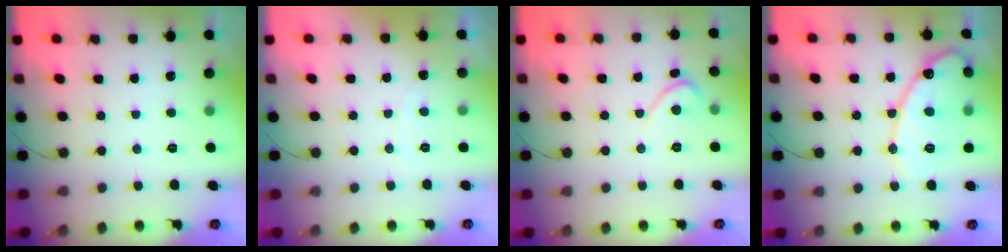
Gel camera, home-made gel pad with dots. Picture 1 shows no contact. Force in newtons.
{"total": 3.0, "press": 3.0, "slide": 0.1}
{"total": 2.3, "press": 2.3, "slide": 0.1}
{"total": 15.4, "press": 15.4, "slide": 1.3}